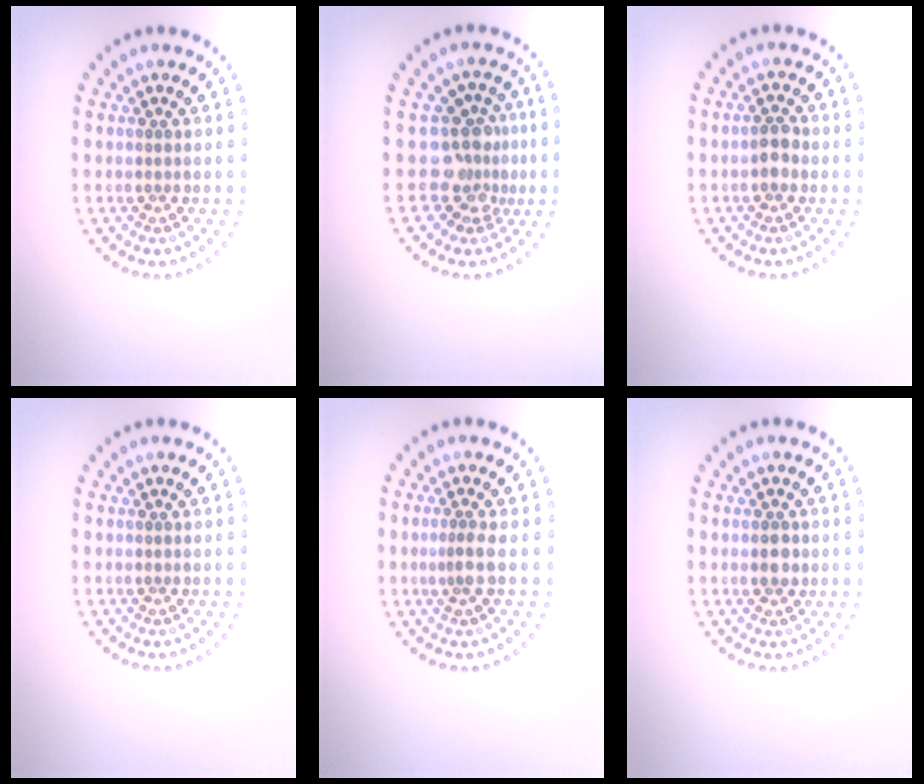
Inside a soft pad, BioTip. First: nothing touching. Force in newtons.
{"total": 3.3, "press": 2.6, "slide": 2.1}
{"total": 1.7, "press": 1.6, "slide": 0.2}
{"total": 0.0}
{"total": 1.2, "press": 0.8, "slide": 0.9}
{"total": 1.4, "press": 1.4, "slide": 0.1}